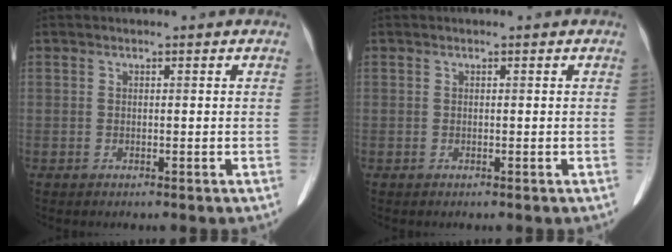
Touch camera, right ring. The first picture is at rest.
{"total": 0.0}